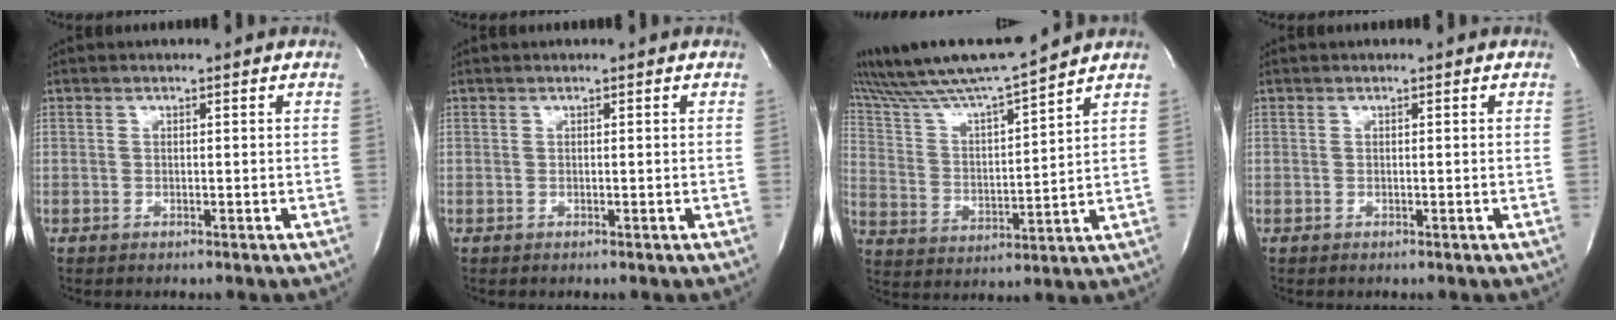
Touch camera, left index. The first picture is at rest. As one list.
[{"total": 0.0}, {"total": 14.5, "force": [13.1, -1.2, 6.0], "torque": [-0.128, -0.004, 0.232]}, {"total": 0.0}]